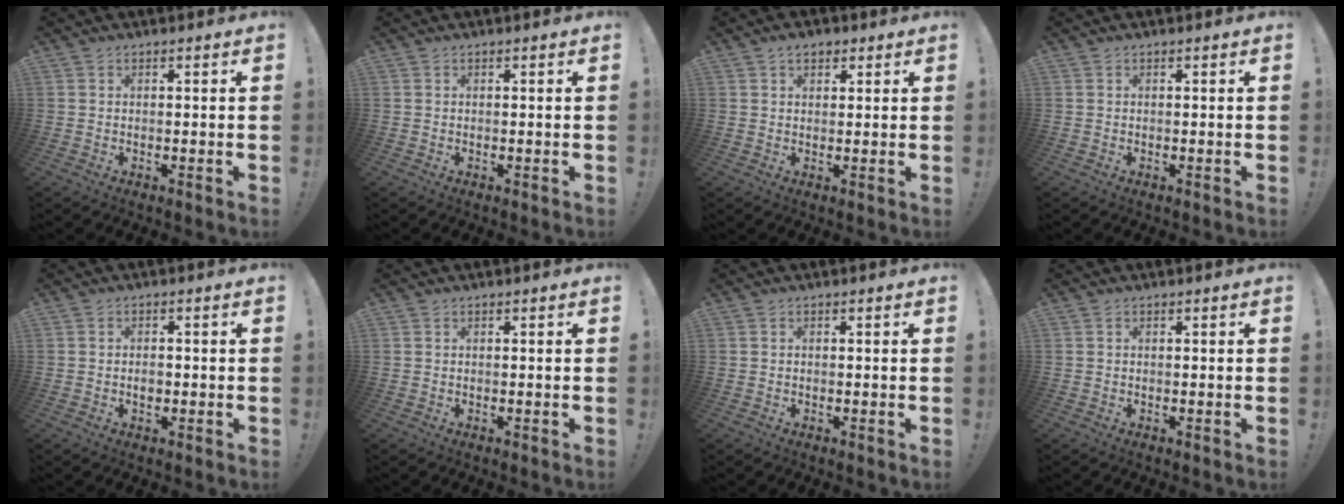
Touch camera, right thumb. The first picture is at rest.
{"total": 0.0}
{"total": 3.3, "force": [1.8, 2.1, 1.7], "torque": [-0.025, -0.002, 0.033]}
{"total": 0.0}
{"total": 2.2, "force": [-0.7, 1.3, 1.6], "torque": [-0.013, -0.003, -0.015]}
{"total": 0.0}
{"total": 0.0}
{"total": 0.0}